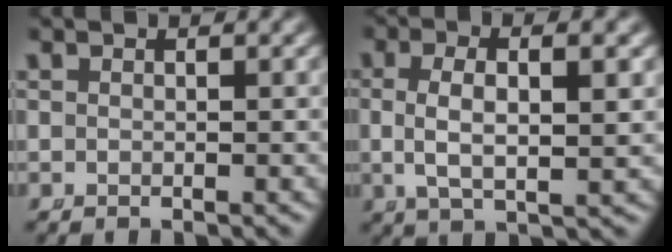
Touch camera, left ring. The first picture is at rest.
{"total": 4.7, "force": [0.6, 1.8, 4.4], "torque": [-0.089, -0.005, 0.019]}